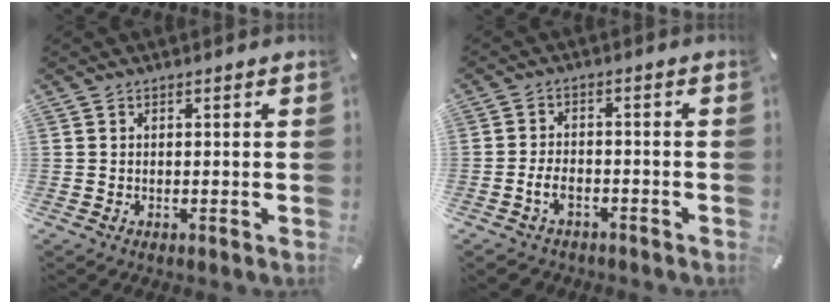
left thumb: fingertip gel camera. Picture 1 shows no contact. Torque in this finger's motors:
{"motor_torque": [-0.17, 0.98, 0.29, 0.29, 0.10]}